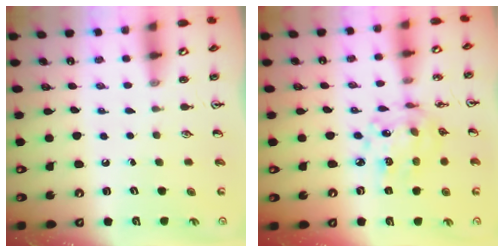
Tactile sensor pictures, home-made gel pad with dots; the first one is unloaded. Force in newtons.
{"total": 12.9, "press": 12.4, "slide": 3.4}